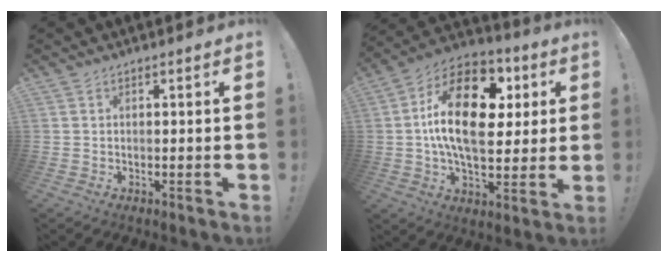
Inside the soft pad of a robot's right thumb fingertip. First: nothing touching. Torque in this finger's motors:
{"motor_torque": [1.51, 3.50, 1.48, -0.89, 0.14]}